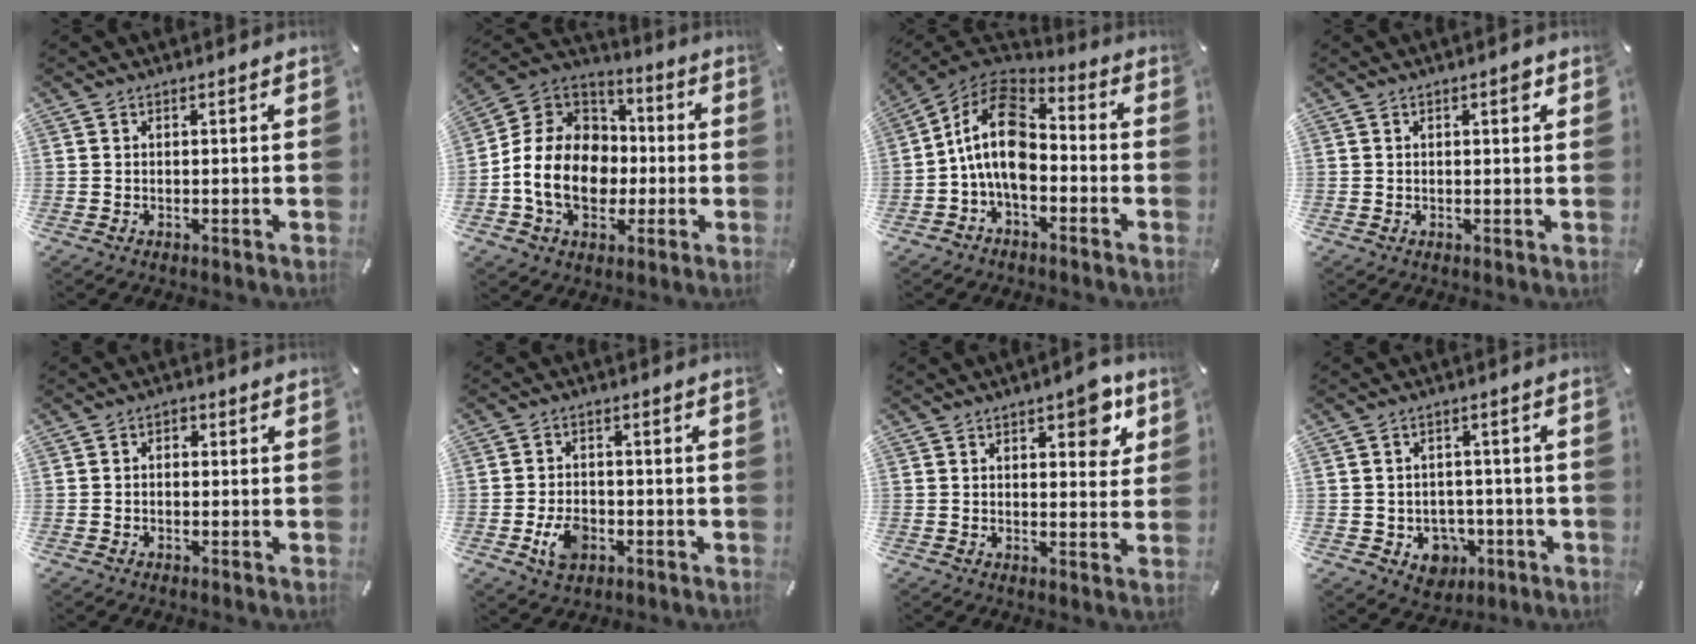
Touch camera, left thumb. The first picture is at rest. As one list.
[{"total": 16.6, "force": [-3.6, 13.3, 9.3], "torque": [-0.207, 0.022, -0.063]}, {"total": 14.4, "force": [-2.3, 9.2, 10.8], "torque": [-0.236, 0.016, -0.049]}, {"total": 1.9, "force": [0.6, 0.8, 1.7], "torque": [-0.018, 0.001, 0.005]}, {"total": 1.8, "force": [-0.7, 1.3, 1.0], "torque": [-0.019, 0.008, -0.015]}, {"total": 6.9, "force": [-2.4, 4.9, 4.3], "torque": [-0.086, 0.005, -0.045]}, {"total": 7.7, "force": [3.8, 3.6, 5.6], "torque": [-0.062, -0.015, 0.058]}, {"total": 6.5, "force": [-1.4, 5.9, 2.3], "torque": [-0.023, 0.006, -0.019]}]